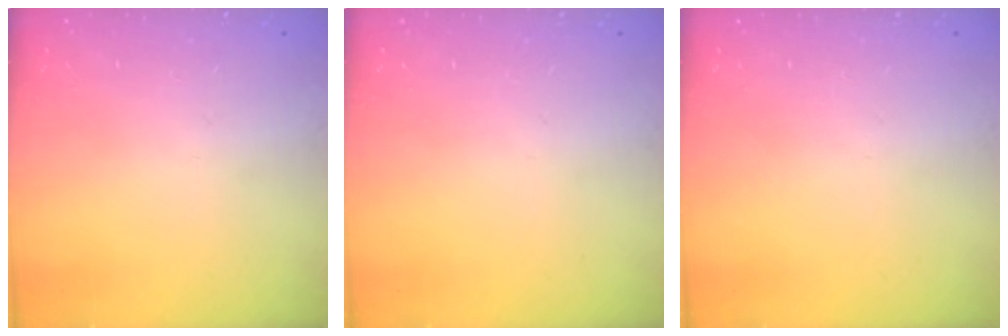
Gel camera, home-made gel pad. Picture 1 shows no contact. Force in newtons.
{"total": 0.0}
{"total": 0.0}